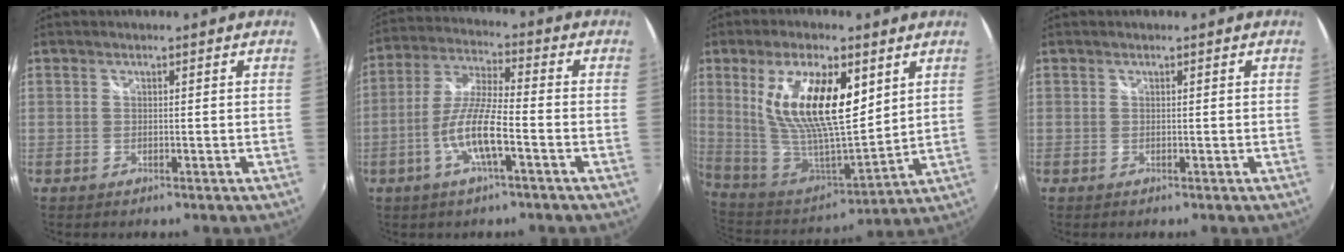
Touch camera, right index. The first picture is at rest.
{"total": 9.9, "force": [-3.8, 1.4, 9.0], "torque": [-0.190, -0.002, -0.074]}
{"total": 20.1, "force": [7.0, 7.4, 17.3], "torque": [-0.327, -0.003, 0.140]}
{"total": 0.0}